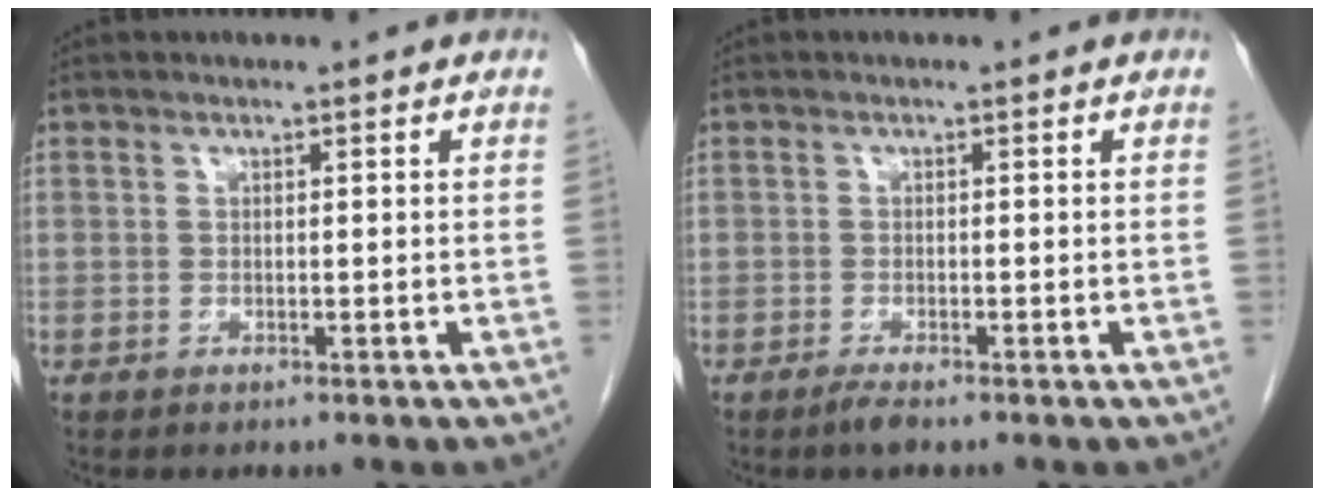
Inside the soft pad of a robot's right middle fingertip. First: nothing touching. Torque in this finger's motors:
{"motor_torque": [0.44, -0.16, 0.06, 0.03]}